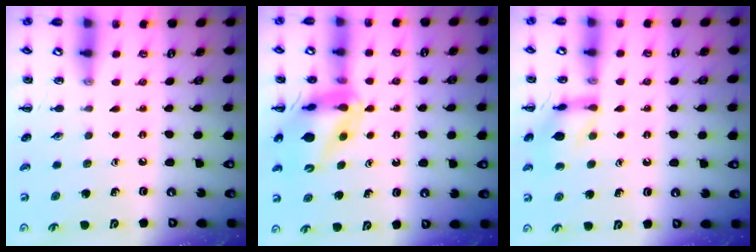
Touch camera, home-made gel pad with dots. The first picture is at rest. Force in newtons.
{"total": 13.5, "press": 12.9, "slide": 3.8}
{"total": 10.6, "press": 10.6, "slide": 0.9}